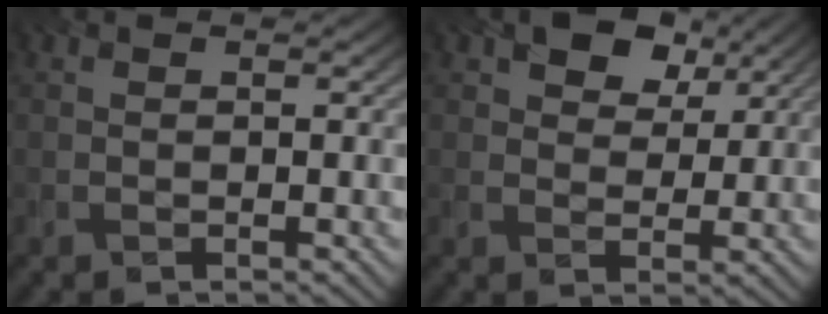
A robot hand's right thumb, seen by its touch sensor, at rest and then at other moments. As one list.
[{"total": 5.6, "force": [3.3, 3.6, 2.8], "torque": [-0.047, 0.001, 0.048]}]